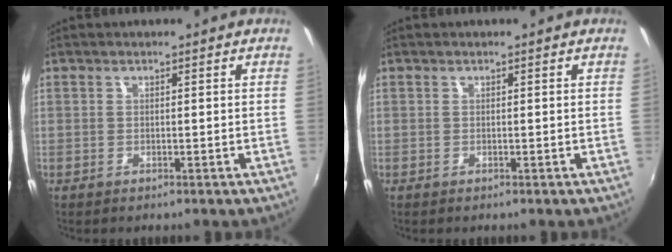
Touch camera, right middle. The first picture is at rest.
{"total": 0.0}